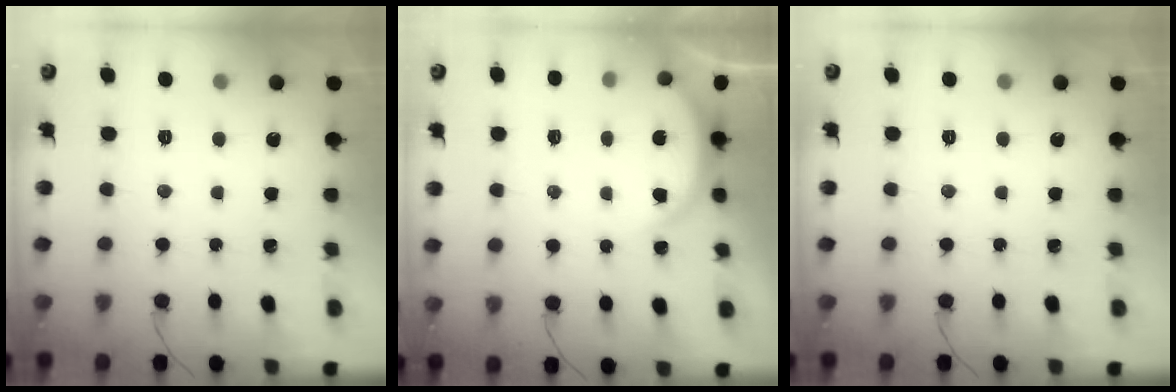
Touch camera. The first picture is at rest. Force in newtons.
{"total": 4.2, "press": 4.2, "slide": 0.4}
{"total": 0.0}